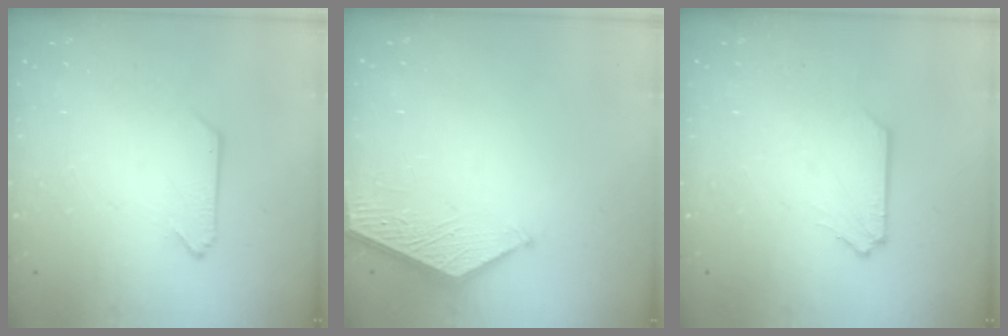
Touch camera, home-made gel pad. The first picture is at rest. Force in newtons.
{"total": 7.9, "press": 7.9, "slide": 0.5}
{"total": 1.0, "press": 1.0, "slide": 0.1}